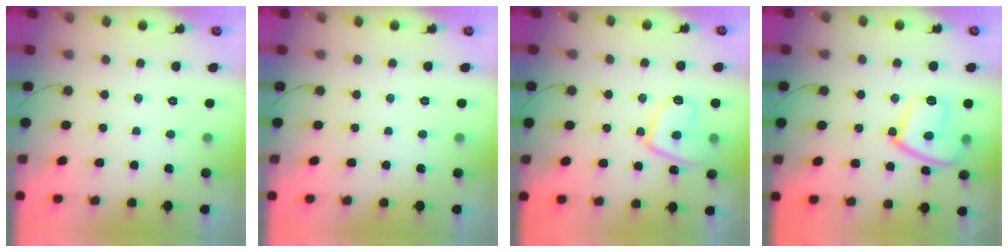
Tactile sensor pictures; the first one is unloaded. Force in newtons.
{"total": 0.0}
{"total": 12.4, "press": 12.4, "slide": 1.1}
{"total": 12.2, "press": 12.2, "slide": 0.4}